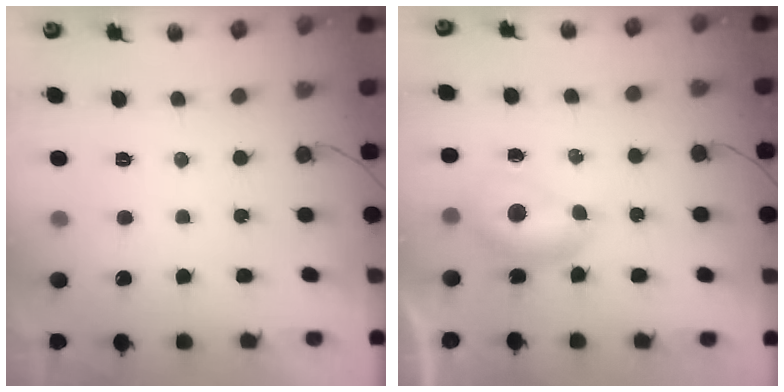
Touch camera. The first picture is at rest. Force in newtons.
{"total": 6.7, "press": 6.6, "slide": 0.7}